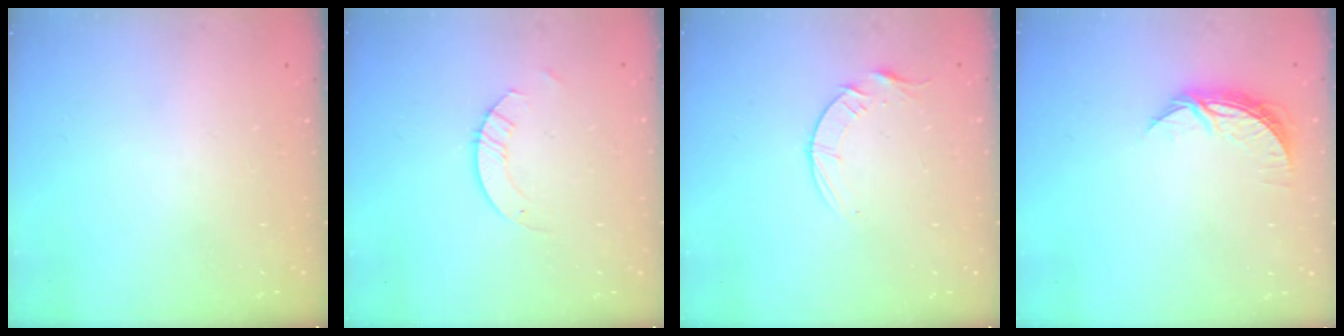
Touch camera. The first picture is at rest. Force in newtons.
{"total": 3.2, "press": 3.2, "slide": 0.3}
{"total": 6.1, "press": 6.1, "slide": 0.8}
{"total": 7.2, "press": 7.1, "slide": 0.3}